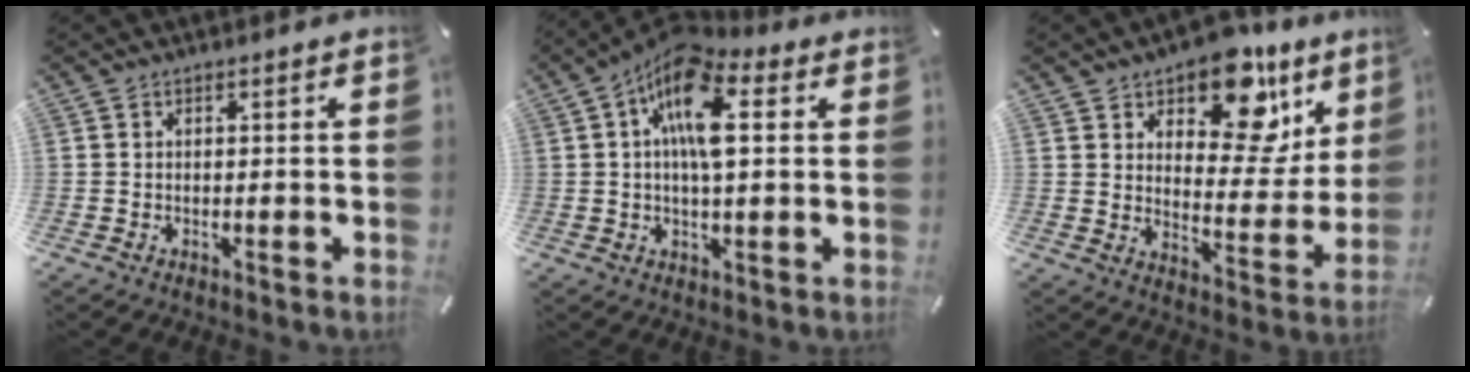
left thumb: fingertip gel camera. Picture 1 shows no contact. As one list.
[{"total": 13.6, "force": [3.8, 6.0, 11.6], "torque": [-0.214, -0.011, 0.062]}, {"total": 16.7, "force": [11.3, 8.7, 8.7], "torque": [-0.119, -0.082, 0.193]}]